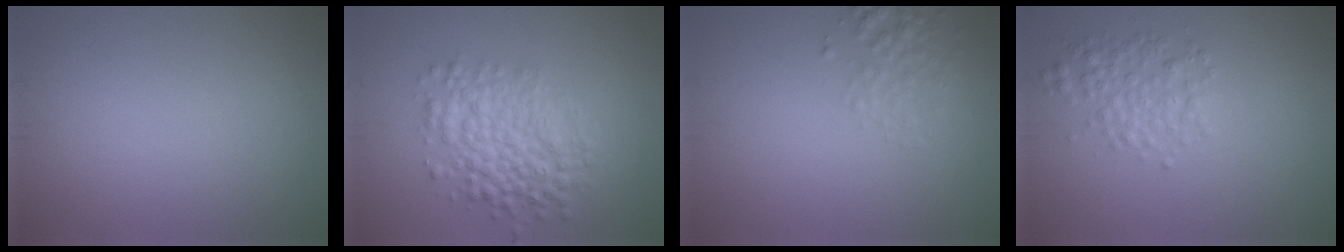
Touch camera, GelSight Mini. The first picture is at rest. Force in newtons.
{"total": 5.5, "press": 5.5, "slide": 0.1}
{"total": 1.8, "press": 1.8, "slide": 0.1}
{"total": 2.6, "press": 2.6, "slide": 0.0}